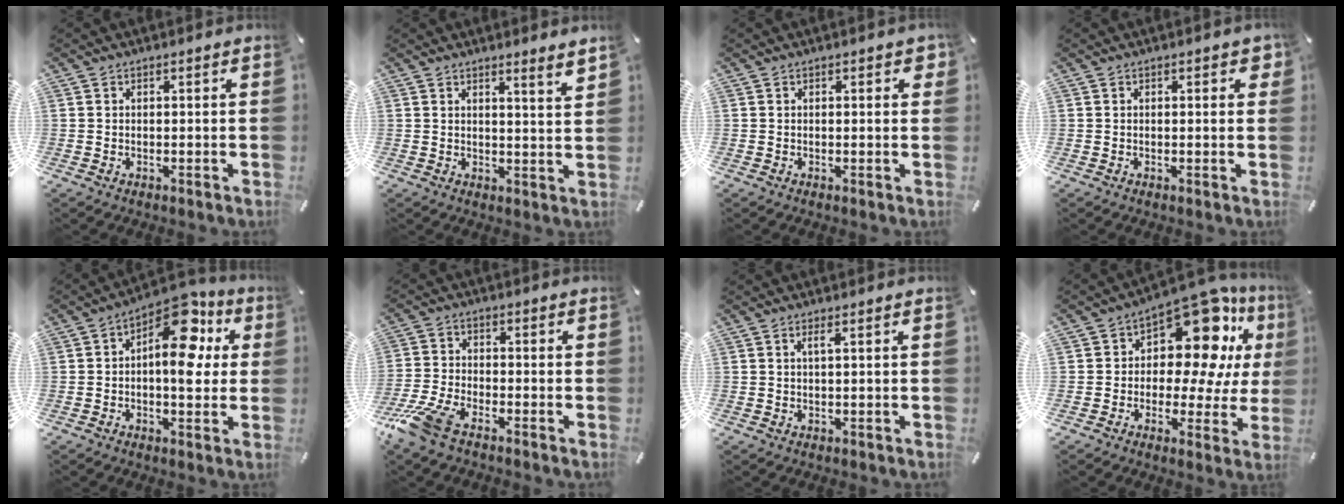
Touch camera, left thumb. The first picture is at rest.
{"total": 3.6, "force": [3.2, -0.7, 1.6], "torque": [-0.029, -0.027, 0.053]}
{"total": 1.5, "force": [0.3, 0.6, 1.3], "torque": [-0.011, -0.002, 0.001]}
{"total": 1.6, "force": [0.4, 0.7, 1.4], "torque": [-0.012, -0.001, 0.001]}
{"total": 14.1, "force": [4.3, 7.2, 11.3], "torque": [-0.141, -0.034, 0.070]}
{"total": 9.2, "force": [-6.4, 3.5, 5.5], "torque": [-0.126, 0.015, -0.123]}
{"total": 1.7, "force": [0.6, 0.1, 1.6], "torque": [-0.033, 0.001, 0.009]}
{"total": 16.6, "force": [7.8, 9.2, 11.5], "torque": [-0.161, -0.065, 0.132]}